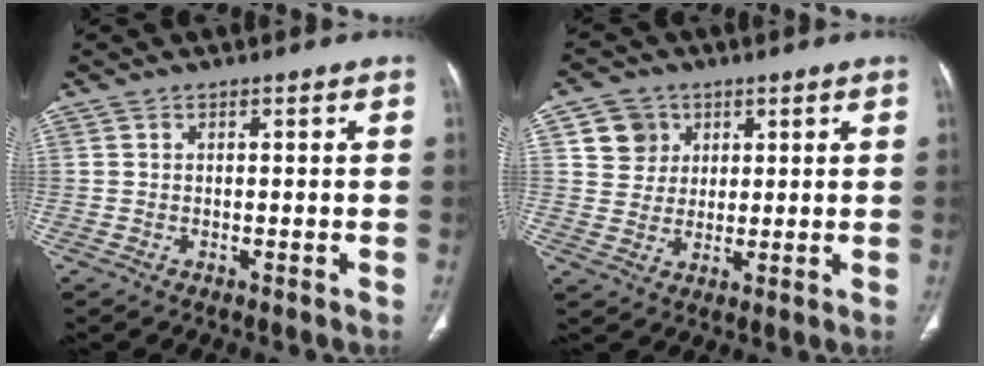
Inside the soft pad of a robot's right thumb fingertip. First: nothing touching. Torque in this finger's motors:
{"motor_torque": [-0.98, 0.76, -0.10, -0.33, -0.09]}